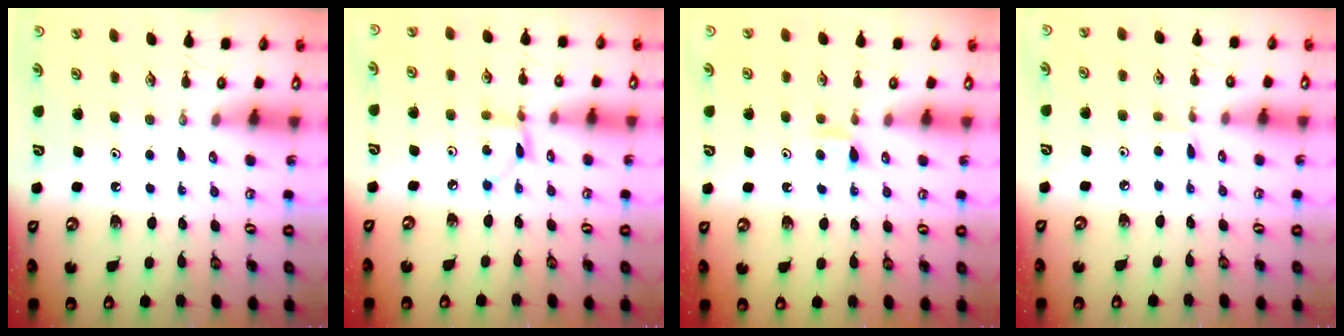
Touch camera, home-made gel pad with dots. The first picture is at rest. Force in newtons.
{"total": 2.6, "press": 2.6, "slide": 0.3}
{"total": 4.2, "press": 4.2, "slide": 0.5}
{"total": 1.9, "press": 1.9, "slide": 0.2}